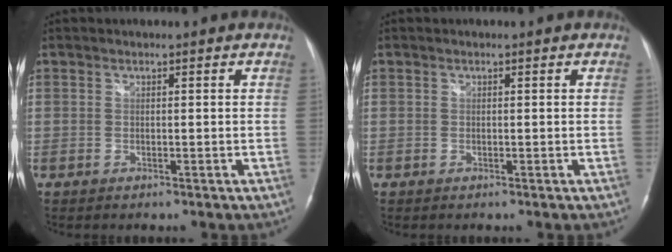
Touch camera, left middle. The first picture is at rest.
{"total": 0.0}